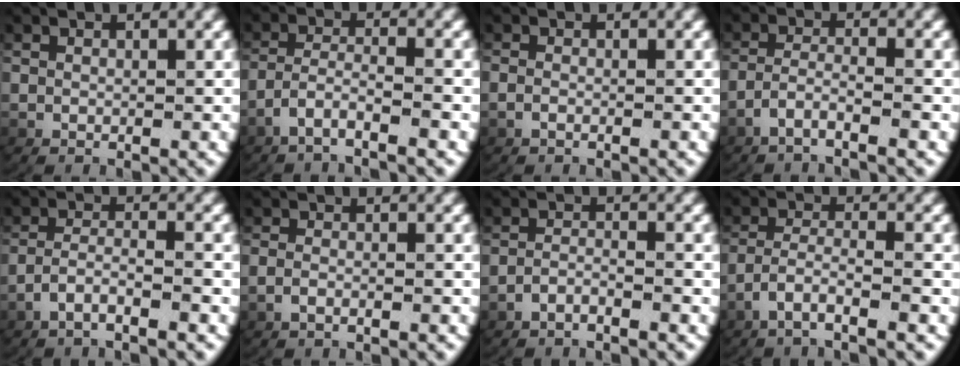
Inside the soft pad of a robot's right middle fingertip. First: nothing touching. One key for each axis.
{"total": 3.7, "fx": -3.0, "fy": 0.6, "fz": 2.2, "tx": -0.053, "ty": -0.013, "tz": -0.046}
{"total": 0.9, "fx": -0.7, "fy": 0.2, "fz": 0.6, "tx": -0.023, "ty": -0.002, "tz": -0.012}
{"total": 2.9, "fx": -2.3, "fy": 0.2, "fz": 1.8, "tx": -0.044, "ty": -0.010, "tz": -0.038}
{"total": 3.1, "fx": -2.4, "fy": 0.4, "fz": 1.9, "tx": -0.048, "ty": -0.010, "tz": -0.040}
{"total": 1.4, "fx": -1.0, "fy": 0.1, "fz": 1.0, "tx": -0.033, "ty": -0.003, "tz": -0.017}
{"total": 2.3, "fx": -2.2, "fy": 0.1, "fz": 0.8, "tx": -0.024, "ty": -0.006, "tz": -0.038}
{"total": 4.1, "fx": -3.0, "fy": 0.8, "fz": 2.7, "tx": -0.062, "ty": -0.017, "tz": -0.043}